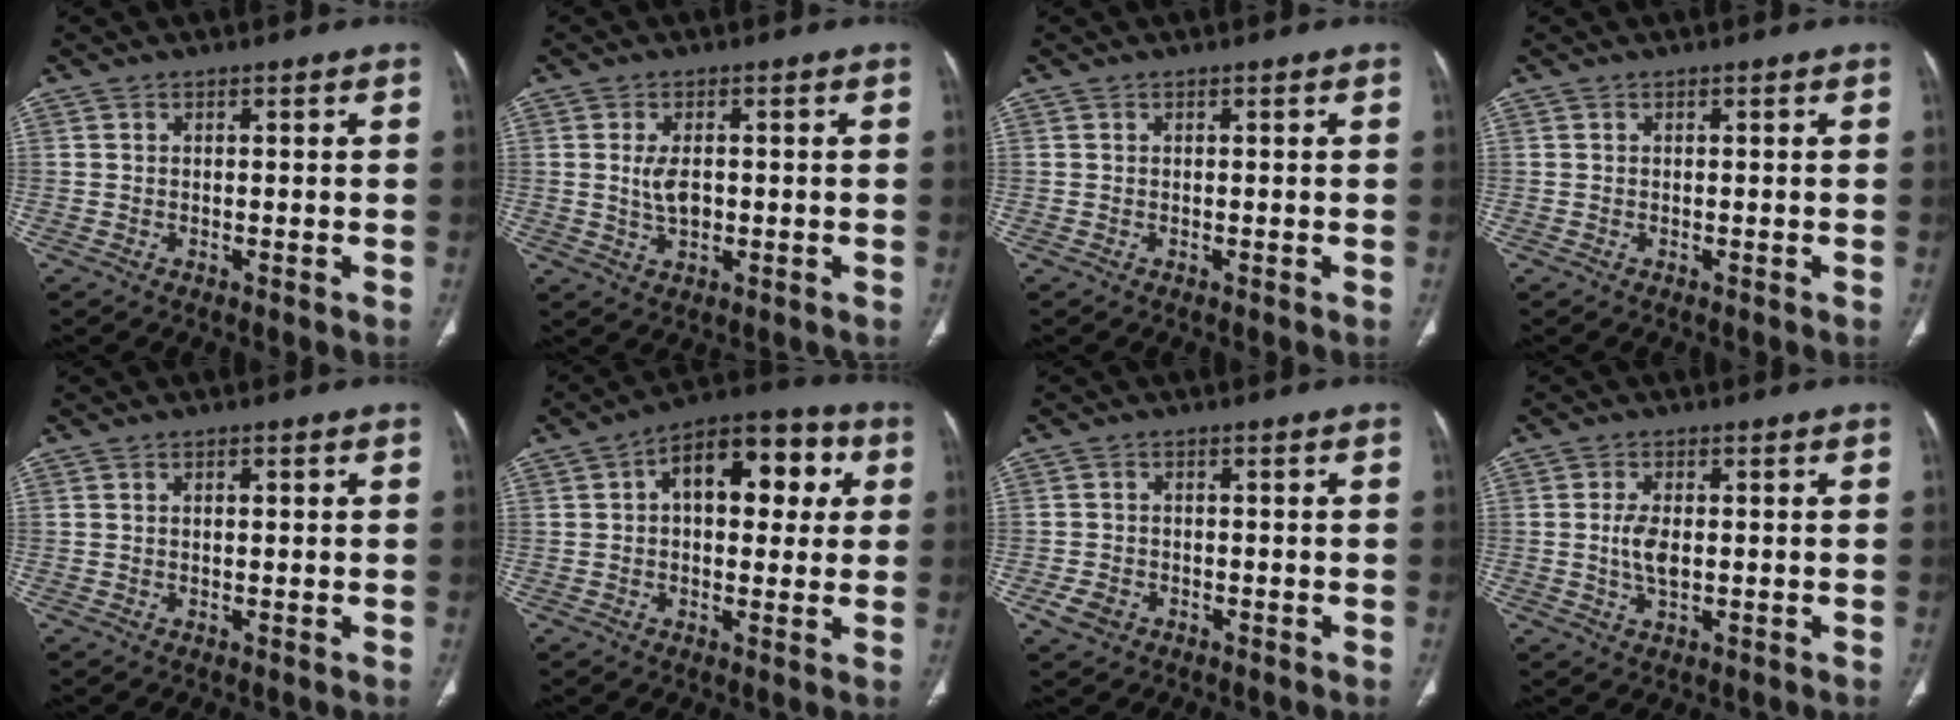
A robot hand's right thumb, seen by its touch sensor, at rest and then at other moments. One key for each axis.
{"total": 4.3, "fx": 0.1, "fy": 2.4, "fz": 3.5, "tx": -0.068, "ty": -0.003, "tz": 0.007}
{"total": 0.0}
{"total": 0.0}
{"total": 1.0, "fx": 0.3, "fy": 0.4, "fz": 0.9, "tx": -0.015, "ty": 0.003, "tz": 0.006}
{"total": 15.1, "fx": 3.6, "fy": 8.5, "fz": 12.0, "tx": -0.128, "ty": 0.026, "tz": 0.046}
{"total": 3.3, "fx": -1.5, "fy": 2.5, "fz": 1.6, "tx": -0.027, "ty": 0.006, "tz": -0.022}
{"total": 4.2, "fx": 0.0, "fy": 2.1, "fz": 3.7, "tx": -0.074, "ty": -0.002, "tz": 0.001}